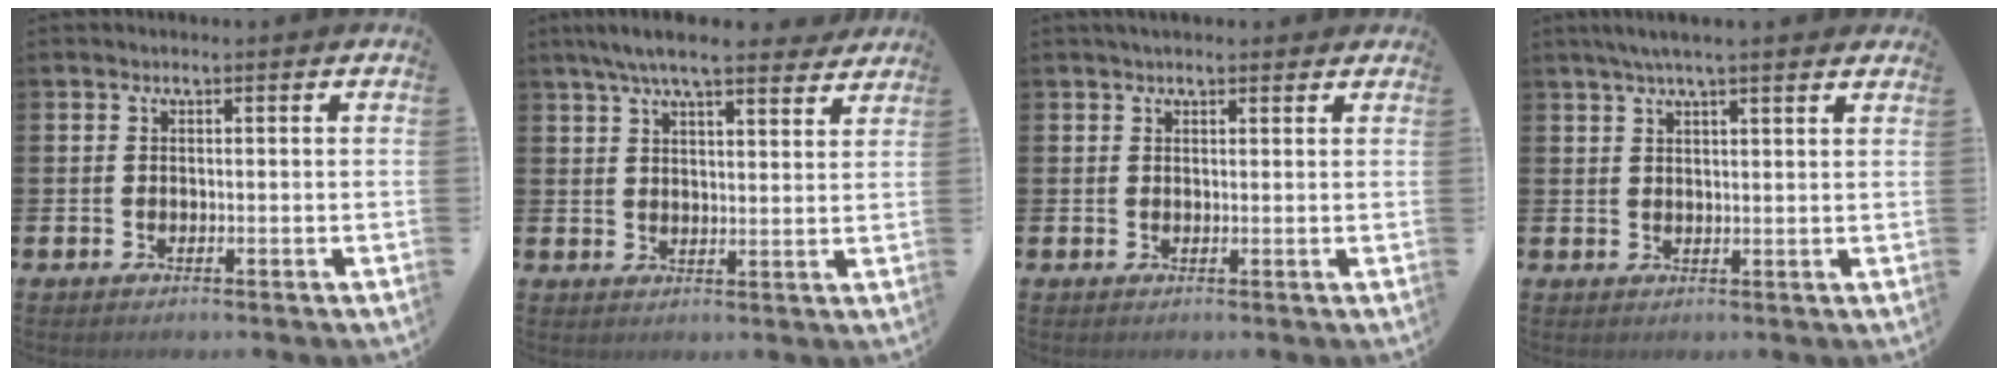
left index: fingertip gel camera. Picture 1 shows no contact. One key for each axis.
{"total": 6.9, "fx": 6.3, "fy": 1.0, "fz": 2.8, "tx": -0.058, "ty": -0.023, "tz": 0.110}
{"total": 1.8, "fx": 1.6, "fy": 0.6, "fz": 0.6, "tx": -0.003, "ty": 0.001, "tz": 0.027}
{"total": 4.0, "fx": 3.4, "fy": 0.2, "fz": 2.0, "tx": -0.045, "ty": -0.003, "tz": 0.061}